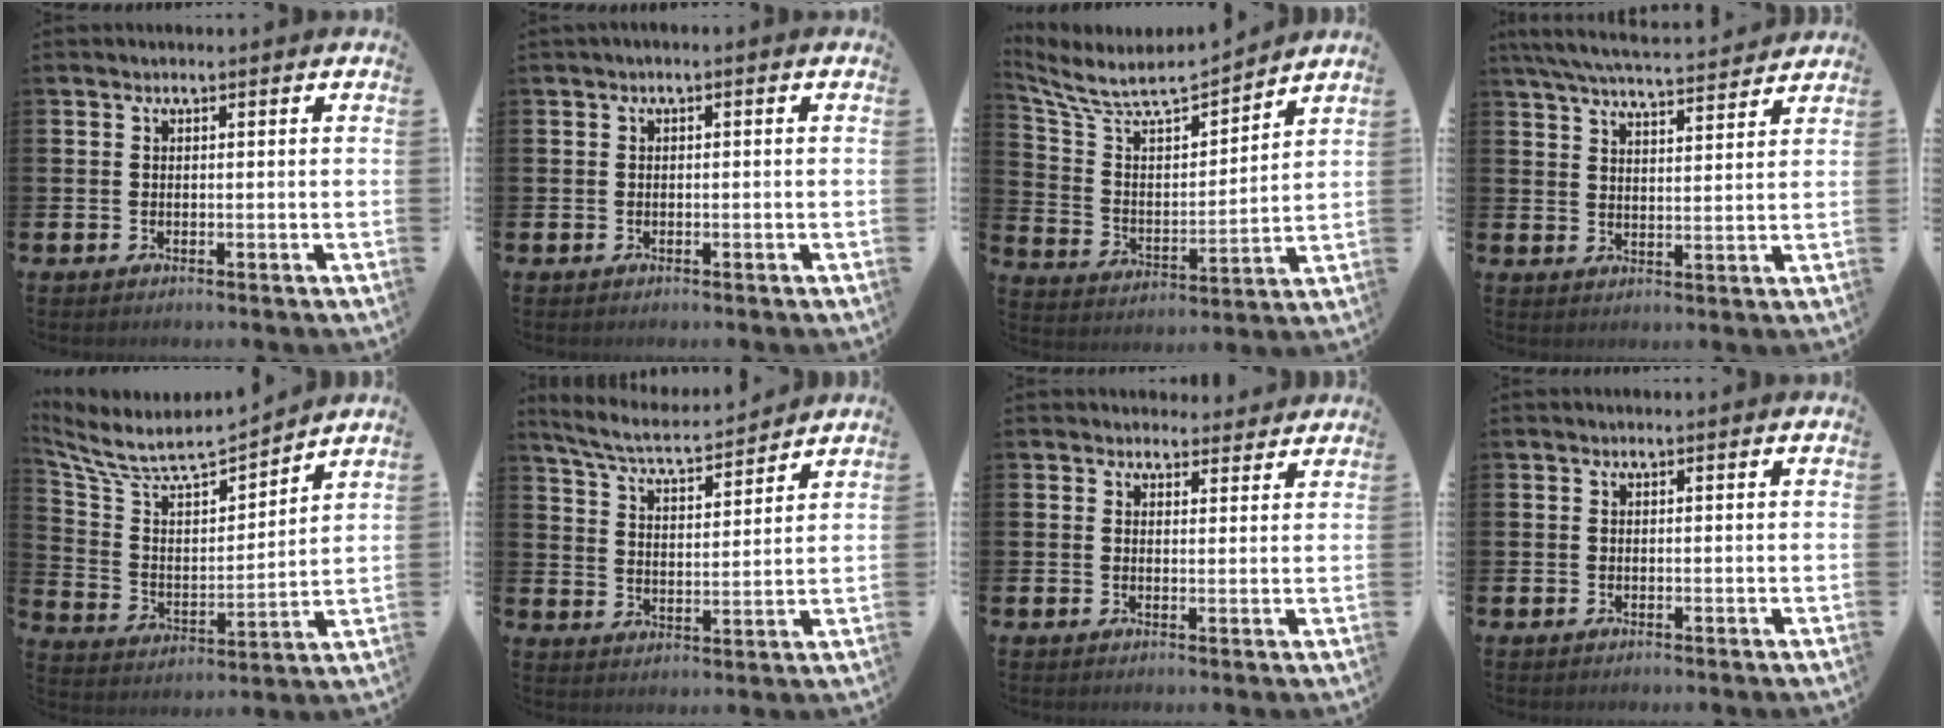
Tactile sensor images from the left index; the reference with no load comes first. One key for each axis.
{"total": 0.6, "fx": -0.4, "fy": 0.1, "fz": 0.4, "tx": -0.010, "ty": -0.001, "tz": -0.008}
{"total": 6.8, "fx": 6.2, "fy": 1.3, "fz": 2.5, "tx": -0.082, "ty": -0.043, "tz": 0.104}
{"total": 6.3, "fx": 6.0, "fy": 0.6, "fz": 1.8, "tx": -0.047, "ty": -0.039, "tz": 0.105}
{"total": 7.4, "fx": 6.8, "fy": 2.0, "fz": 2.2, "tx": -0.085, "ty": -0.057, "tz": 0.112}
{"total": 6.2, "fx": 5.8, "fy": 1.0, "fz": 2.1, "tx": -0.067, "ty": -0.036, "tz": 0.097}
{"total": 2.8, "fx": 2.6, "fy": 1.0, "fz": -0.2, "tx": 0.011, "ty": -0.012, "tz": 0.045}
{"total": 0.0}